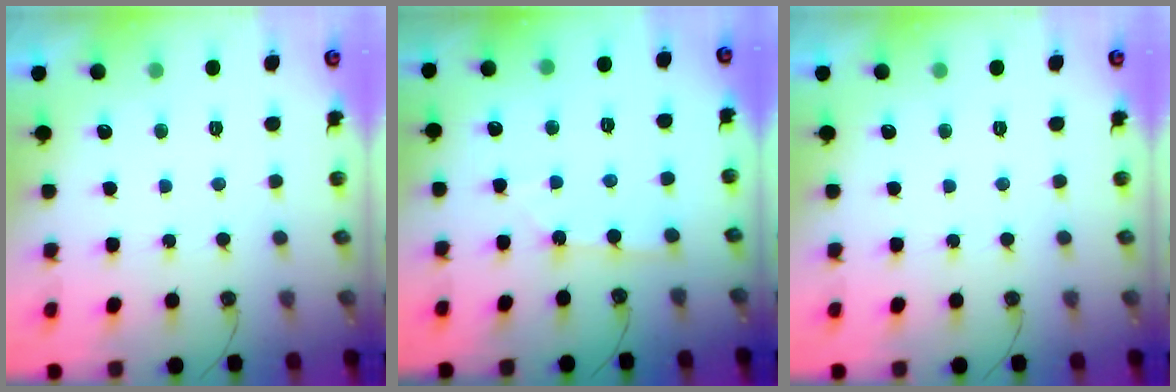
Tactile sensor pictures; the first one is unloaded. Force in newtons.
{"total": 1.9, "press": 1.9, "slide": 0.1}
{"total": 0.0}